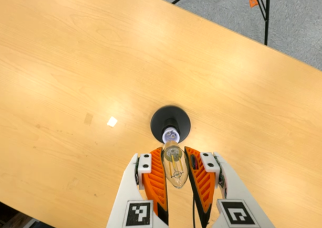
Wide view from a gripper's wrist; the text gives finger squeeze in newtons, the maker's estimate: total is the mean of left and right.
{"total": 20.3, "left": 22.9, "right": 17.8}